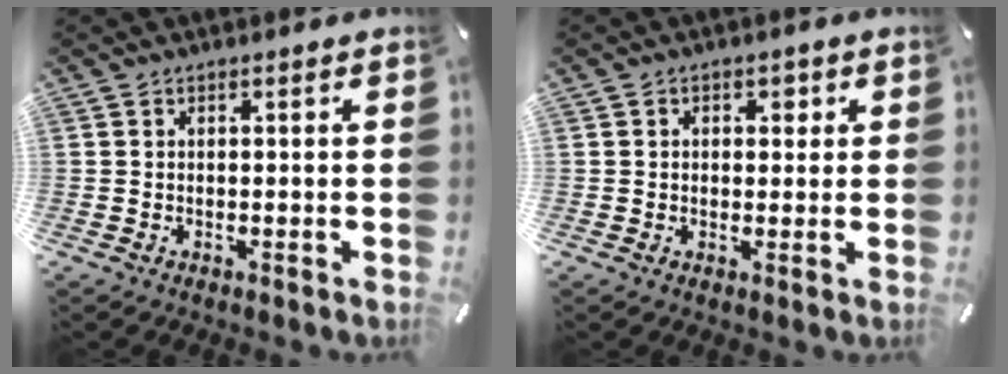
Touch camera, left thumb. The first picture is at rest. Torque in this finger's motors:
{"motor_torque": [-0.09, -0.12, 0.15, 0.24, -0.01]}